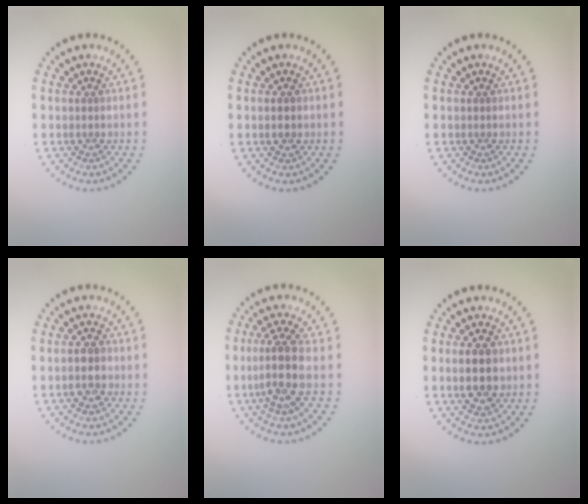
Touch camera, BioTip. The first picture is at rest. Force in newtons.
{"total": 1.5, "press": 1.5, "slide": 0.1}
{"total": 0.0}
{"total": 2.3, "press": 2.3, "slide": 0.4}
{"total": 3.8, "press": 3.1, "slide": 2.1}
{"total": 3.4, "press": 3.4, "slide": 0.0}